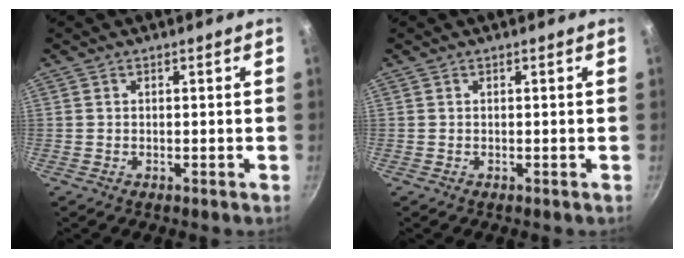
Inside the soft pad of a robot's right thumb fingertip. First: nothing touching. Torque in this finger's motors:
{"motor_torque": [-0.01, -0.01, 0.01, -0.01, 0.00]}